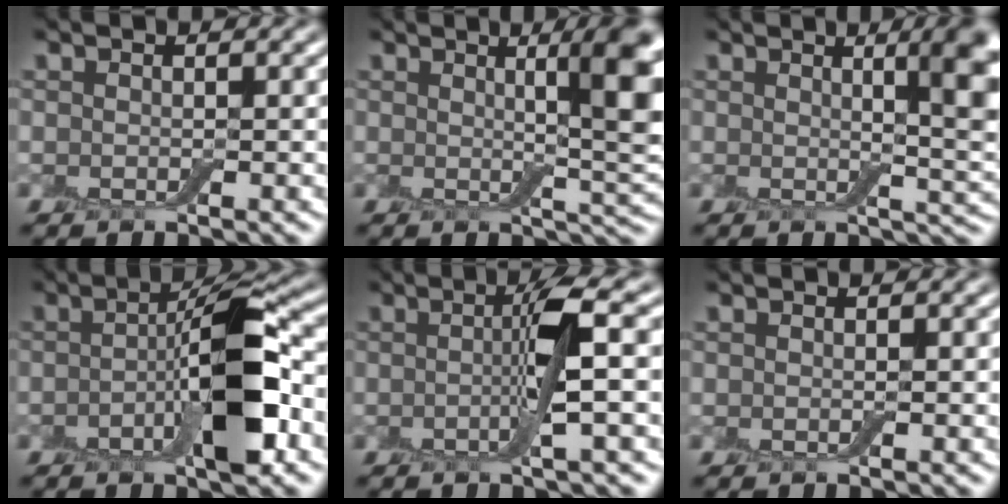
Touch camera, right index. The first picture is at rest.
{"total": 7.1, "force": [2.2, 1.2, 6.6], "torque": [-0.072, 0.005, 0.035]}
{"total": 6.4, "force": [2.0, 1.3, 6.0], "torque": [-0.059, 0.004, 0.029]}
{"total": 7.2, "force": [-2.1, 1.9, 6.7], "torque": [-0.105, 0.013, -0.042]}
{"total": 4.1, "force": [-0.1, 0.0, 4.1], "torque": [-0.075, 0.007, -0.008]}
{"total": 0.0}